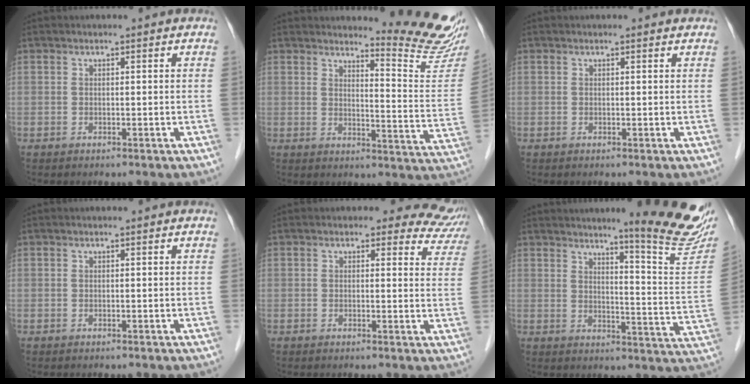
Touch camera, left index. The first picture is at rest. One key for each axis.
{"total": 12.4, "fx": 12.0, "fy": -1.0, "fz": 2.9, "tx": -0.032, "ty": -0.112, "tz": 0.132}
{"total": 0.6, "fx": 0.6, "fy": 0.1, "fz": 0.1, "tx": -0.009, "ty": -0.002, "tz": 0.005}
{"total": 0.0}
{"total": 6.4, "fx": 5.8, "fy": 2.7, "fz": -0.4, "tx": 0.044, "ty": -0.015, "tz": 0.025}
{"total": 15.4, "fx": 12.7, "fy": -0.5, "fz": 8.7, "tx": -0.104, "ty": -0.072, "tz": 0.151}